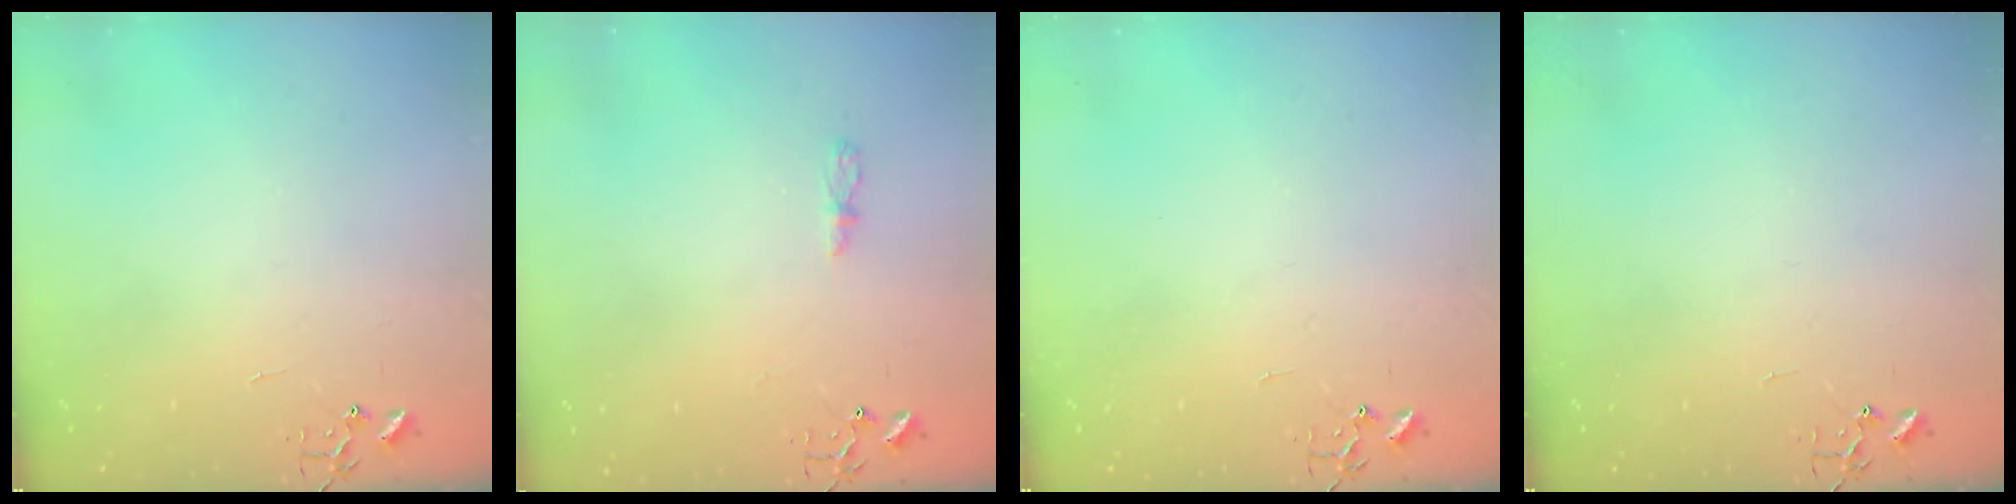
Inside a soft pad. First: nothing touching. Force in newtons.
{"total": 4.0, "press": 4.0, "slide": 0.5}
{"total": 0.0}
{"total": 0.0}